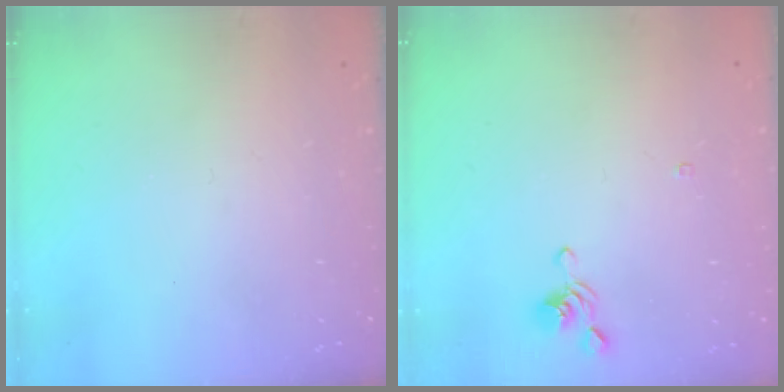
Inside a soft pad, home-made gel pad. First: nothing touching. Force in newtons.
{"total": 3.8, "press": 3.8, "slide": 0.6}